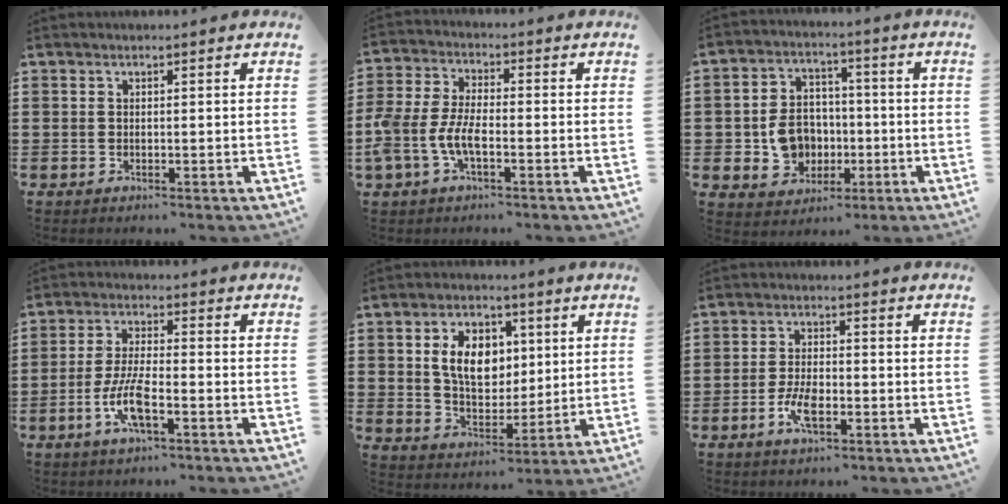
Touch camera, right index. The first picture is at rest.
{"total": 6.2, "force": [-2.5, 2.9, 4.9], "torque": [-0.134, -0.009, -0.058]}
{"total": 8.3, "force": [-1.4, 6.9, 4.4], "torque": [-0.098, 0.017, -0.023]}
{"total": 6.8, "force": [-2.8, 1.9, 5.9], "torque": [-0.137, -0.011, -0.059]}
{"total": 8.5, "force": [1.9, 5.9, 5.9], "torque": [-0.125, 0.013, 0.028]}
{"total": 4.9, "force": [-1.9, 2.1, 4.1], "torque": [-0.088, 0.001, -0.040]}